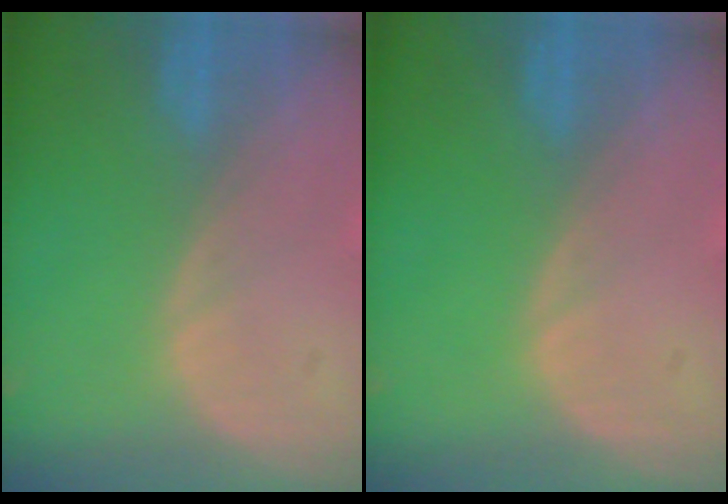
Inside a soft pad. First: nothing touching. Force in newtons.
{"total": 0.0}